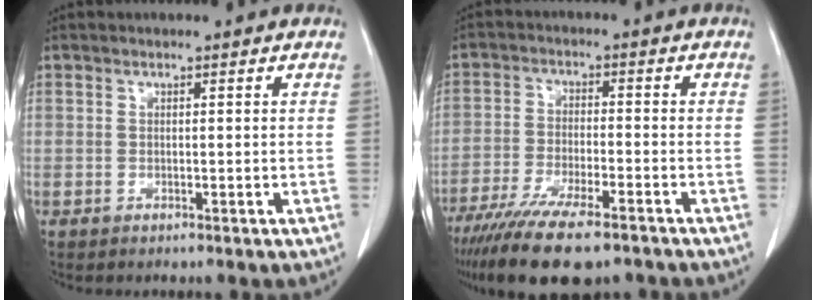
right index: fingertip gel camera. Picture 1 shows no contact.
{"total": 14.7, "force": [-11.3, 3.0, 9.0], "torque": [-0.161, -0.032, -0.186]}